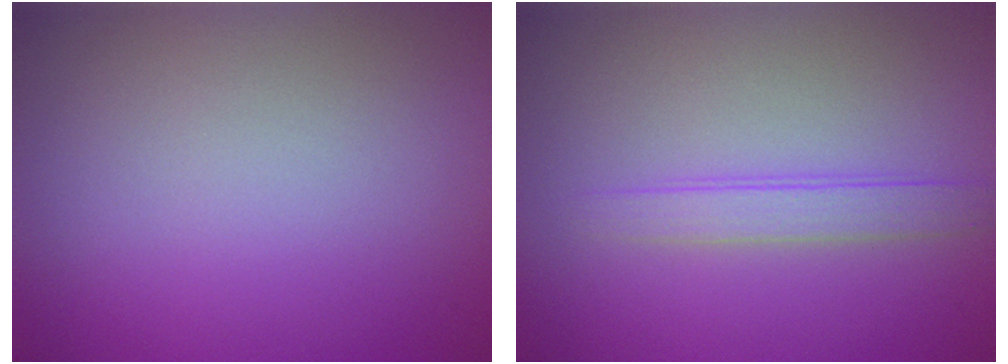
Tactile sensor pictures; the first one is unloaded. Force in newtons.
{"total": 1.9, "press": 1.9, "slide": 0.0}